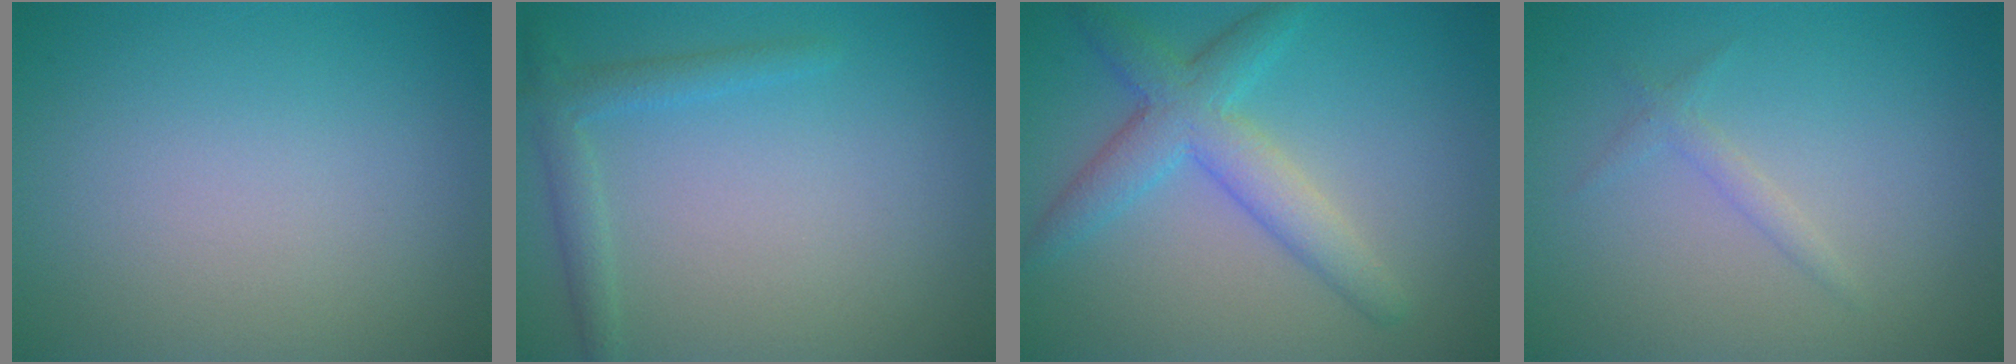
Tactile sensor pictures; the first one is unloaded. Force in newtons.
{"total": 2.0, "press": 2.0, "slide": 0.1}
{"total": 4.6, "press": 4.6, "slide": 0.1}
{"total": 1.1, "press": 1.1, "slide": 0.1}